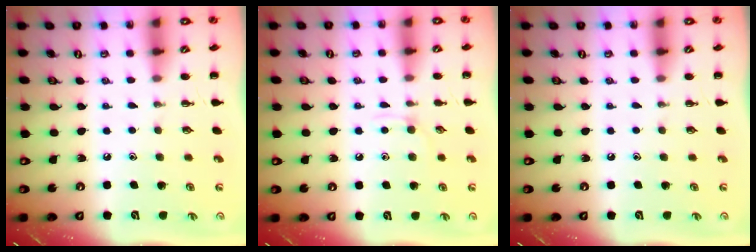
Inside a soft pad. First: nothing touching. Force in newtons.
{"total": 2.8, "press": 2.7, "slide": 0.9}
{"total": 0.0}